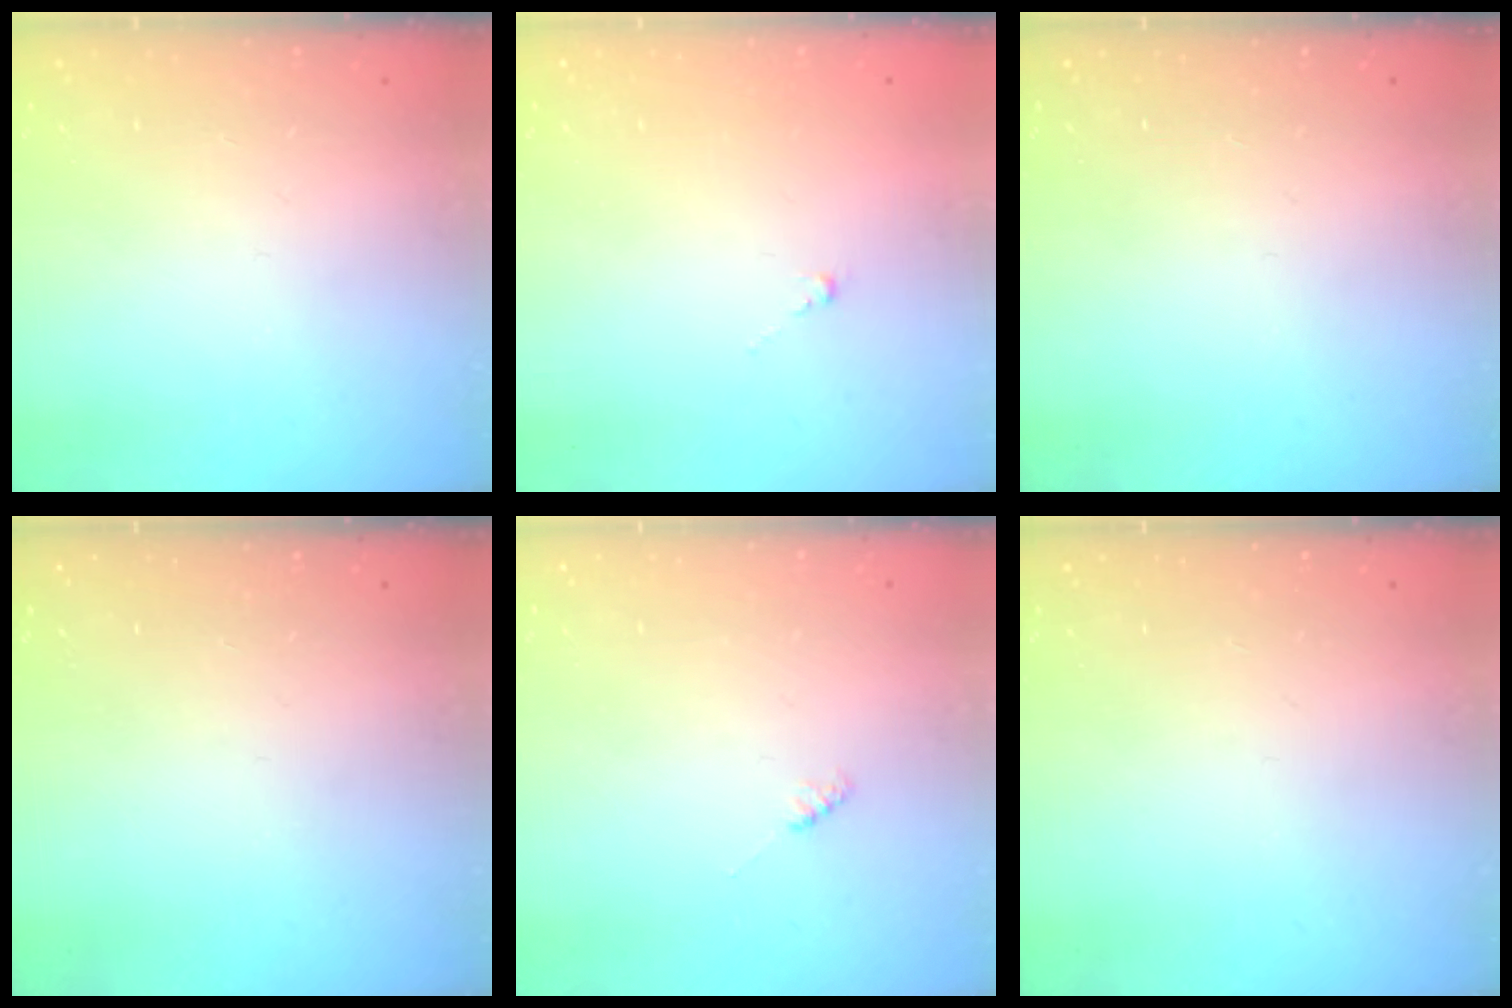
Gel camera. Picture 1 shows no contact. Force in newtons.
{"total": 0.0}
{"total": 0.0}
{"total": 0.0}
{"total": 1.9, "press": 1.9, "slide": 0.3}
{"total": 0.0}